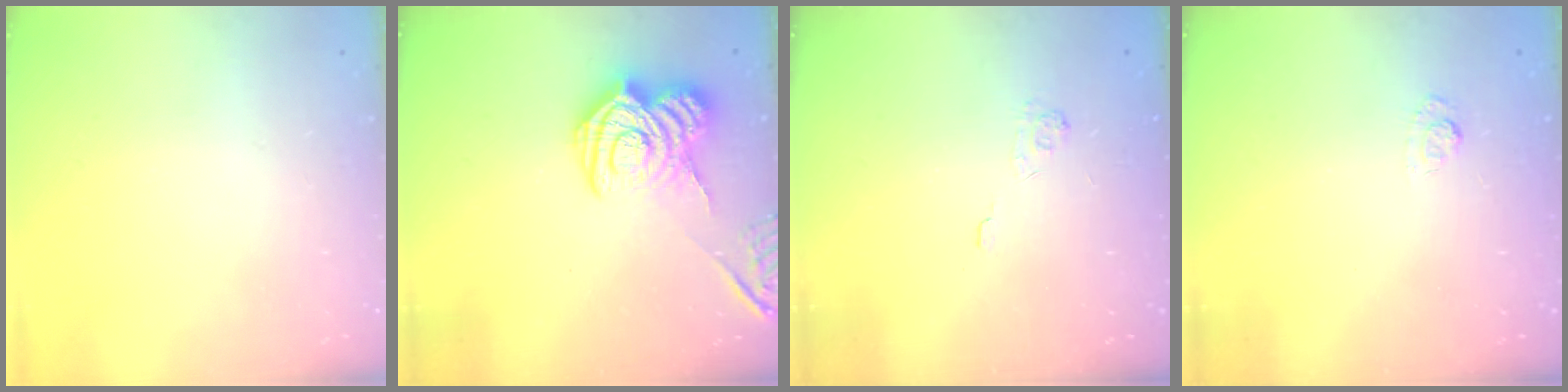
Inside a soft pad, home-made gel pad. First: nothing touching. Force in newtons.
{"total": 13.9, "press": 13.8, "slide": 1.0}
{"total": 2.1, "press": 1.5, "slide": 1.4}
{"total": 2.7, "press": 2.3, "slide": 1.5}